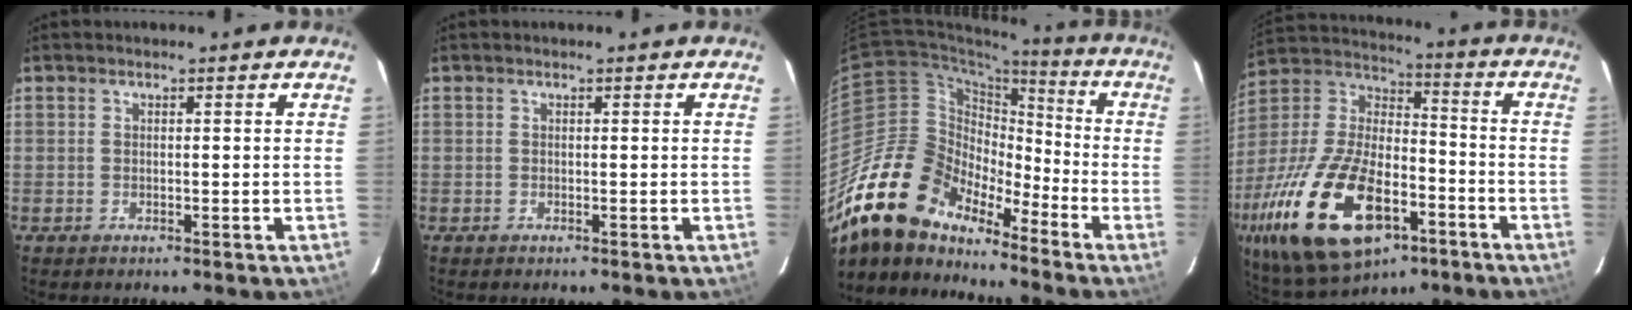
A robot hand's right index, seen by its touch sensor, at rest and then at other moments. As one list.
[{"total": 0.0}, {"total": 18.9, "force": [-14.9, 8.4, 8.2], "torque": [-0.149, 0.009, -0.281]}, {"total": 28.4, "force": [-13.4, 14.1, 20.7], "torque": [-0.435, -0.027, -0.220]}]